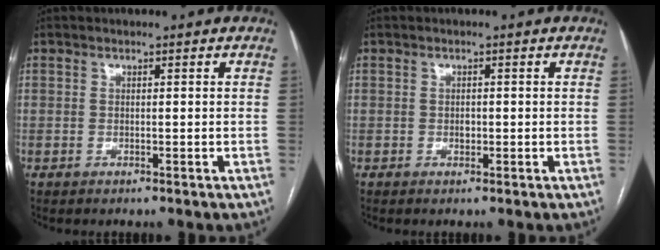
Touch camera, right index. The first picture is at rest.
{"total": 1.0, "force": [-0.2, 0.7, 0.7], "torque": [-0.014, 0.001, -0.002]}